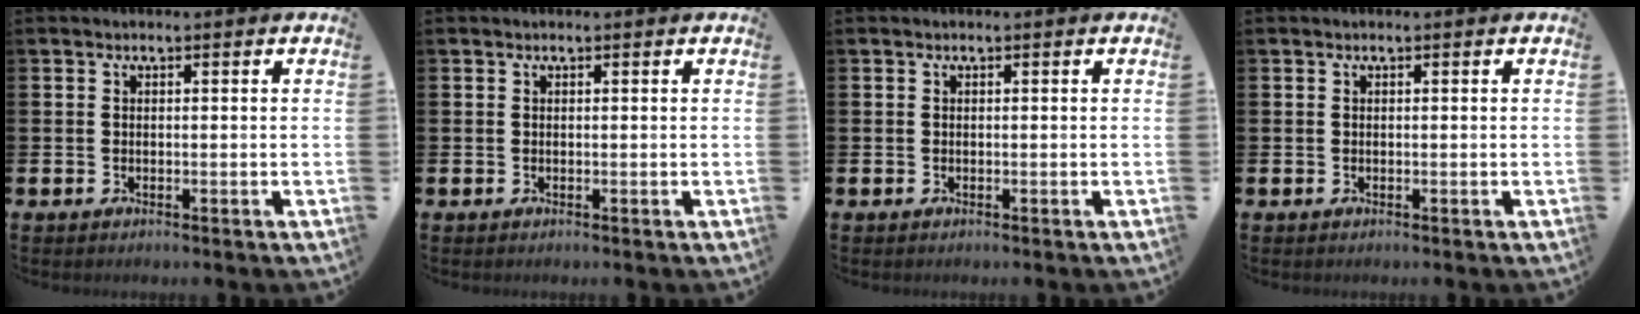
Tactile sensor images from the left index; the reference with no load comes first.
{"total": 0.0}
{"total": 0.0}
{"total": 0.0}